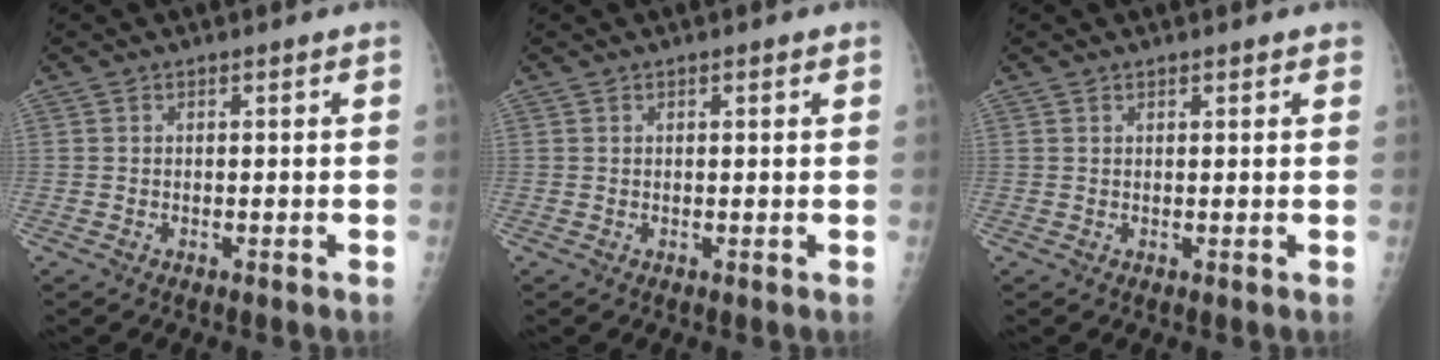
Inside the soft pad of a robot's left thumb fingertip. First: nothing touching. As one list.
[{"total": 1.0, "force": [0.6, 0.4, 0.8], "torque": [-0.010, 0.001, 0.006]}, {"total": 1.2, "force": [0.9, 0.5, 0.7], "torque": [-0.005, -0.003, 0.010]}]